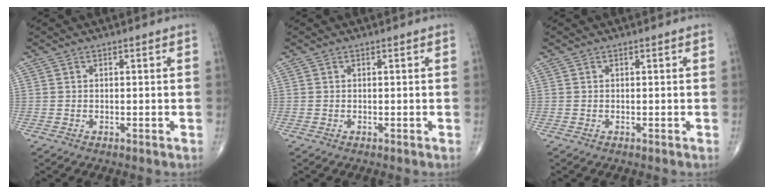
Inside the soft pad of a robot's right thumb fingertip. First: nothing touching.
{"total": 0.0}
{"total": 0.0}